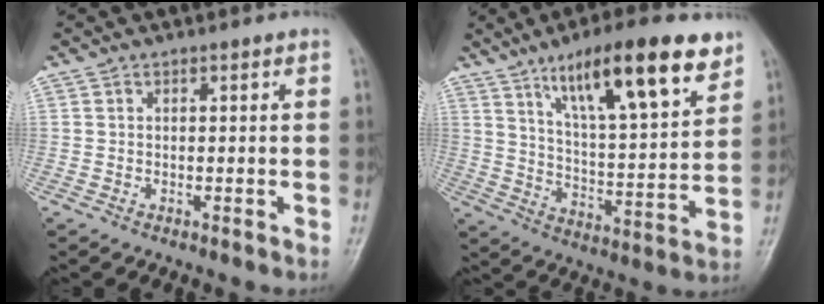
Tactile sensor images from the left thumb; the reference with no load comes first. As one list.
[{"total": 19.4, "force": [11.8, 4.9, 14.6], "torque": [-0.204, -0.049, 0.196]}]